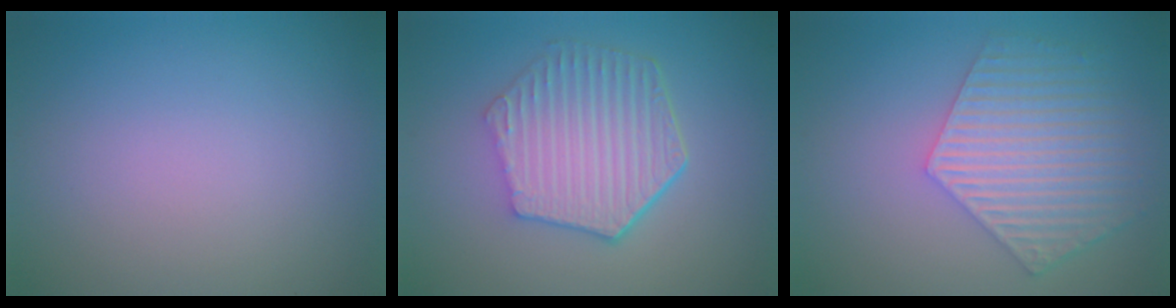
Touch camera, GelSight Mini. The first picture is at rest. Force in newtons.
{"total": 6.4, "press": 4.8, "slide": 4.3}
{"total": 5.9, "press": 4.6, "slide": 3.6}